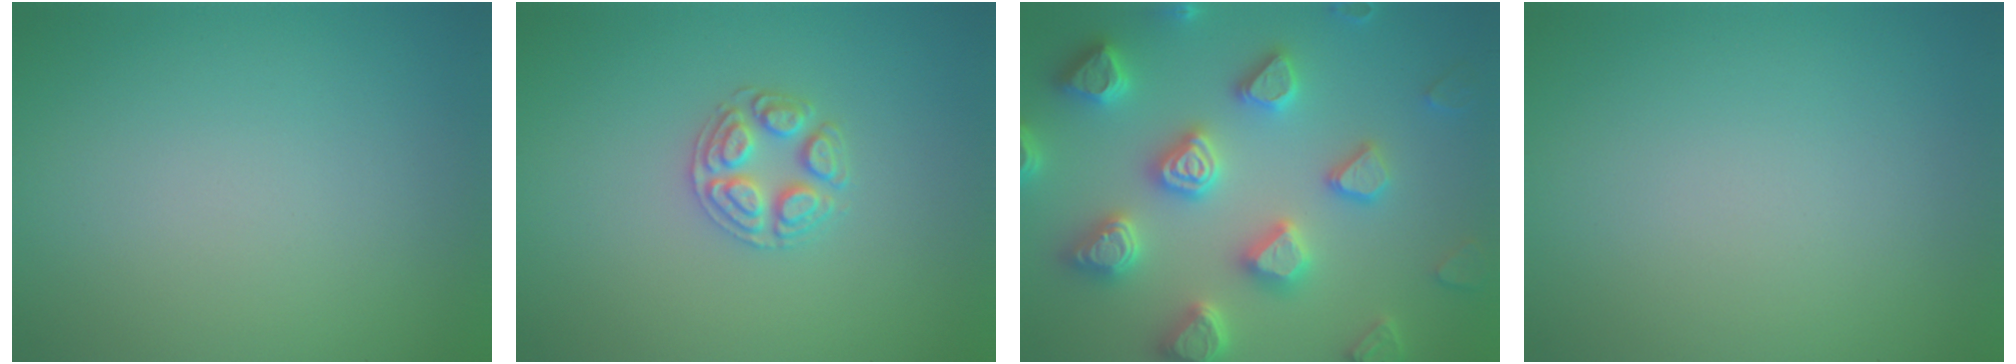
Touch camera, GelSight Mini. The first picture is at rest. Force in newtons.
{"total": 2.6, "press": 2.6, "slide": 0.2}
{"total": 7.4, "press": 7.2, "slide": 1.6}
{"total": 0.0}